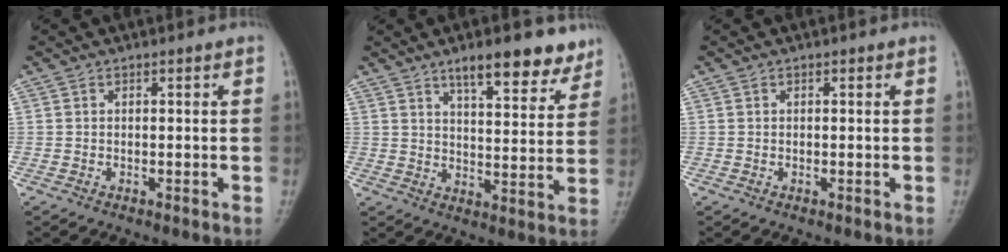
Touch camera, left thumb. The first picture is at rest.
{"total": 11.1, "force": [7.8, 3.7, 7.1], "torque": [-0.069, -0.045, 0.116]}
{"total": 0.0}